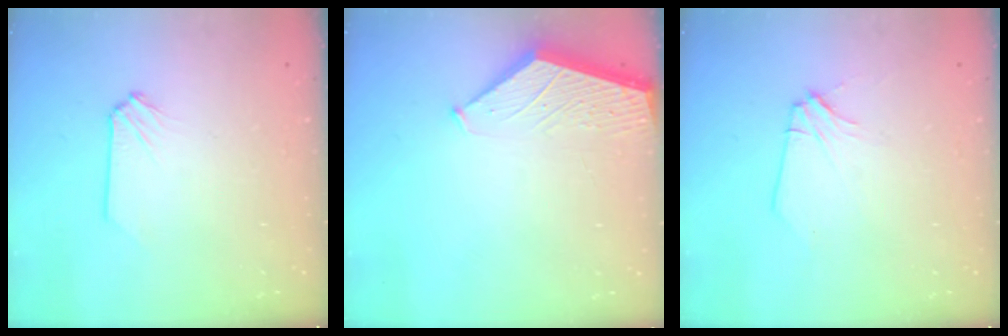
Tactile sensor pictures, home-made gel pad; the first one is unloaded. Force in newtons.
{"total": 2.4, "press": 2.4, "slide": 0.3}
{"total": 2.2, "press": 2.2, "slide": 0.3}